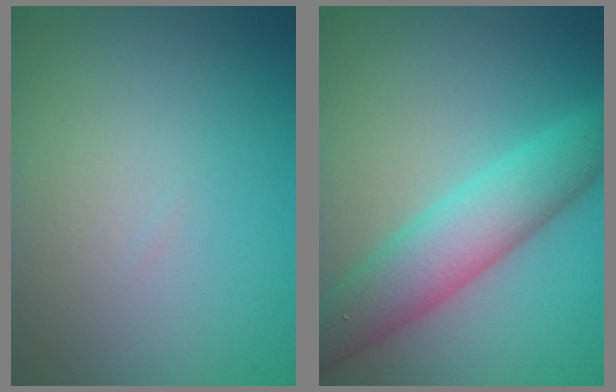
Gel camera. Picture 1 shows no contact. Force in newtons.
{"total": 5.7, "press": 5.7, "slide": 0.1}